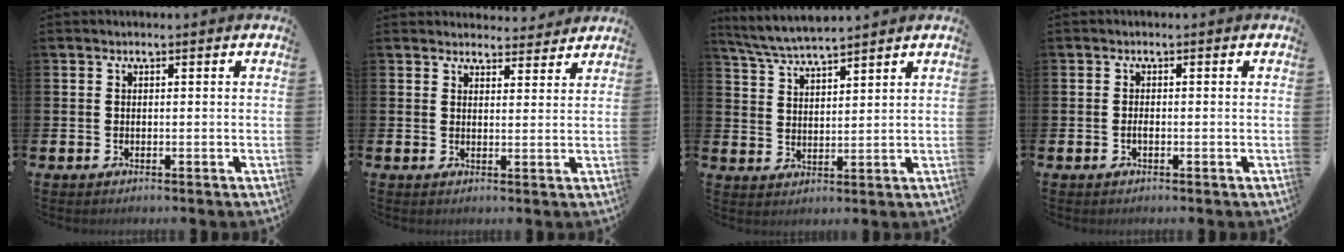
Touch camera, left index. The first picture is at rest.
{"total": 3.4, "force": [3.3, 0.6, -0.1], "torque": [0.004, -0.019, 0.059]}
{"total": 5.3, "force": [5.1, 0.4, 1.4], "torque": [-0.051, -0.020, 0.093]}
{"total": 0.8, "force": [-0.4, 0.3, 0.6], "torque": [-0.020, 0.003, -0.005]}